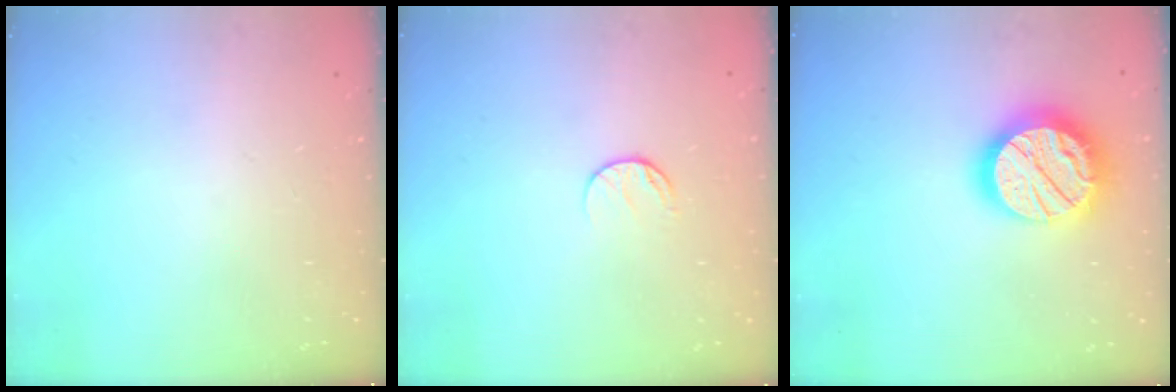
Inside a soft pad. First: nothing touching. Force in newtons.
{"total": 6.8, "press": 6.7, "slide": 0.8}
{"total": 20.2, "press": 20.2, "slide": 1.5}